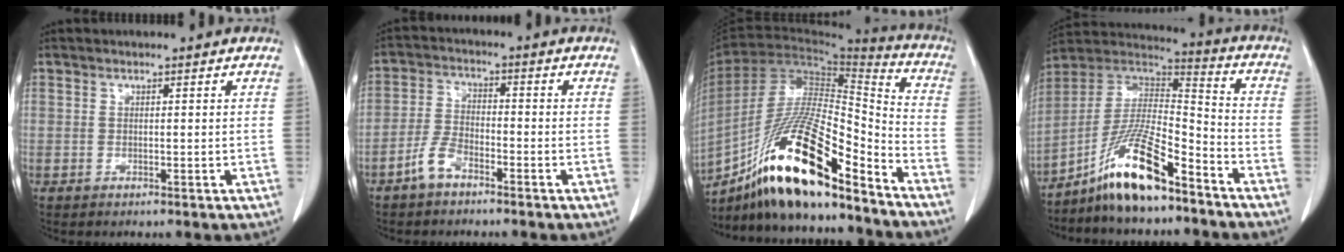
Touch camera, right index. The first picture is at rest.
{"total": 4.8, "force": [-3.4, 2.0, 2.8], "torque": [-0.066, 0.008, -0.068]}
{"total": 22.8, "force": [-15.0, 4.1, 16.7], "torque": [-0.314, -0.016, -0.266]}
{"total": 14.3, "force": [-10.0, 2.3, 10.0], "torque": [-0.190, 0.014, -0.182]}